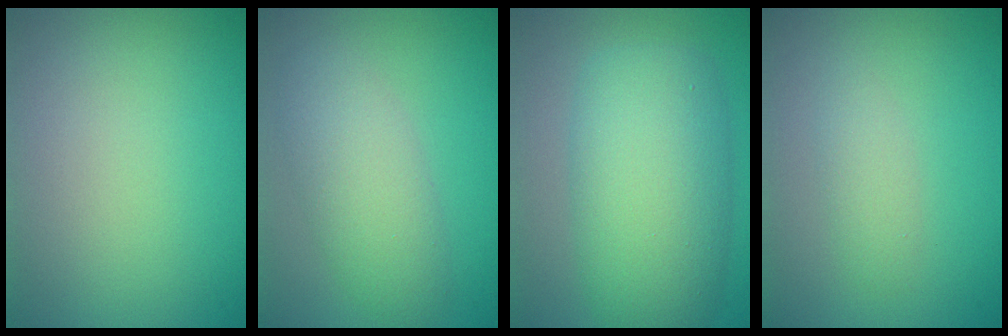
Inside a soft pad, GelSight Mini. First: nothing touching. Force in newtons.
{"total": 4.1, "press": 4.1, "slide": 0.1}
{"total": 8.4, "press": 8.3, "slide": 0.4}
{"total": 1.5, "press": 1.5, "slide": 0.1}